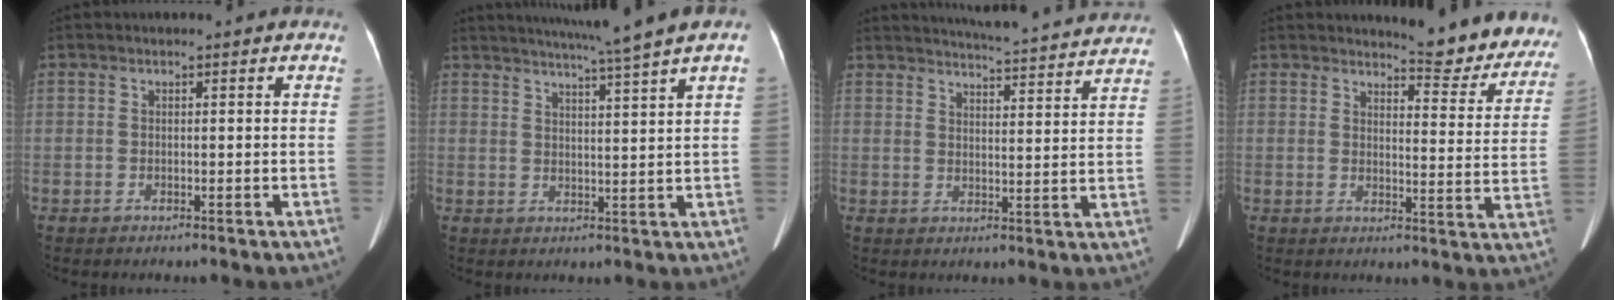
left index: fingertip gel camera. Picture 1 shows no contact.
{"total": 9.0, "force": [7.5, -1.8, 4.8], "torque": [-0.077, 0.002, 0.102]}
{"total": 21.1, "force": [20.0, 1.4, 6.6], "torque": [-0.097, -0.018, 0.244]}
{"total": 12.4, "force": [11.8, 2.2, 3.2], "torque": [-0.017, -0.046, 0.121]}